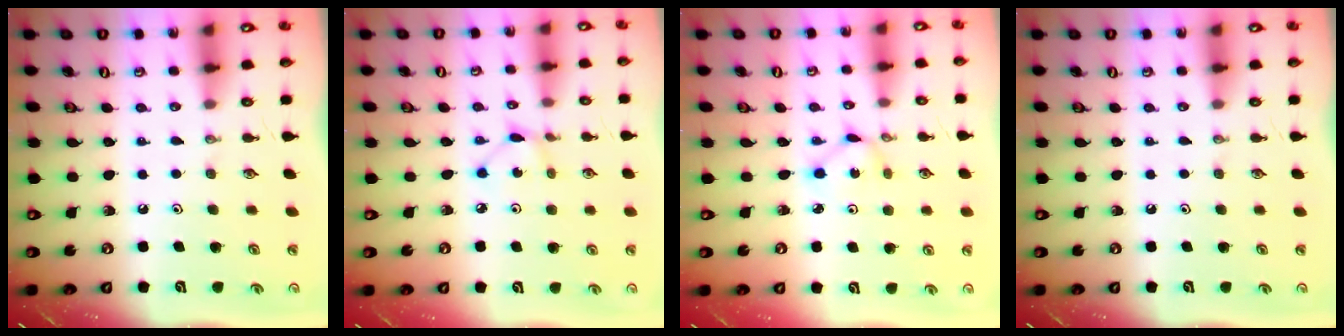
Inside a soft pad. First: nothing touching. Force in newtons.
{"total": 2.4, "press": 2.4, "slide": 0.1}
{"total": 2.1, "press": 2.1, "slide": 0.3}
{"total": 0.0}